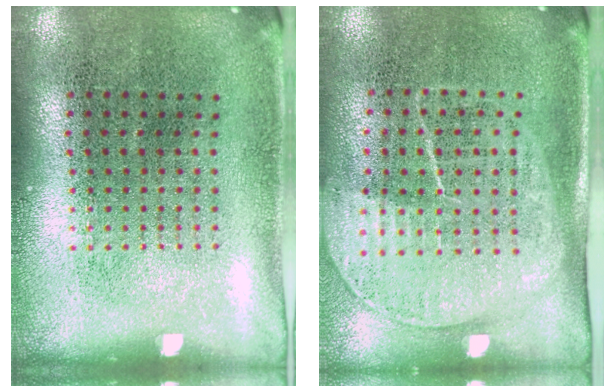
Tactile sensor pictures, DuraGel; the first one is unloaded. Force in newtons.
{"total": 1.7, "press": 1.4, "slide": 0.9}